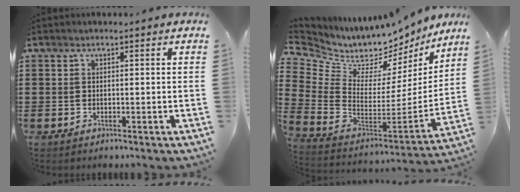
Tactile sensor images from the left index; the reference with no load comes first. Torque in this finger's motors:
{"motor_torque": [-0.28, 0.27, 0.05, 0.01]}